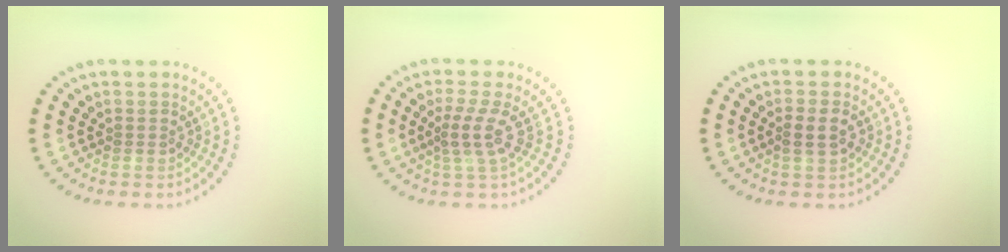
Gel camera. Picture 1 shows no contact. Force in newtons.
{"total": 2.6, "press": 1.8, "slide": 1.9}
{"total": 2.1, "press": 2.0, "slide": 0.4}